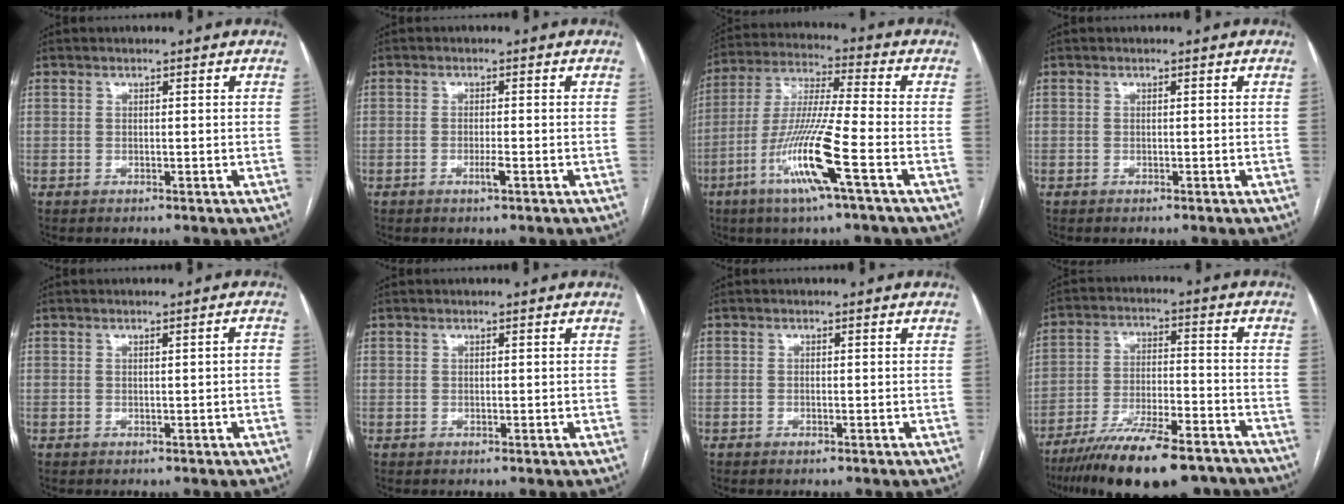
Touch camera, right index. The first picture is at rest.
{"total": 1.6, "force": [-0.8, 0.0, 1.4], "torque": [-0.026, -0.001, -0.014]}
{"total": 13.6, "force": [-5.8, -0.5, 12.4], "torque": [-0.252, -0.014, -0.113]}
{"total": 0.0}
{"total": 1.2, "force": [-0.1, 0.1, 1.2], "torque": [-0.011, 0.002, 0.000]}
{"total": 0.0}
{"total": 0.6, "force": [-0.4, 0.0, 0.4], "torque": [-0.009, -0.001, -0.007]}
{"total": 19.6, "force": [-15.7, 4.2, 11.0], "torque": [-0.153, 0.002, -0.249]}